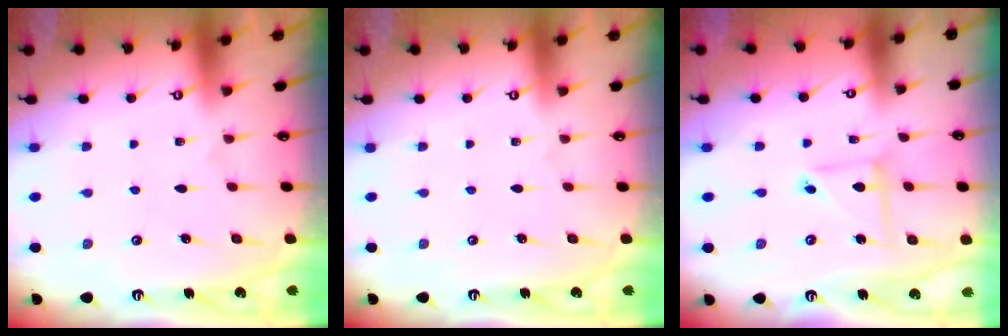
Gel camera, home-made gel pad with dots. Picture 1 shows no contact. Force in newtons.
{"total": 0.0}
{"total": 5.0, "press": 5.0, "slide": 0.4}